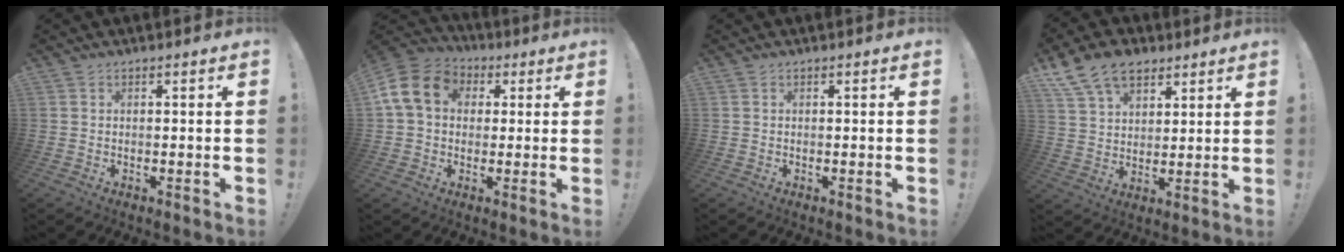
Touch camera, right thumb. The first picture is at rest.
{"total": 14.1, "force": [3.0, 11.3, 8.0], "torque": [-0.133, 0.009, 0.062]}
{"total": 0.0}
{"total": 12.7, "force": [8.0, 8.0, 5.8], "torque": [-0.102, -0.038, 0.155]}